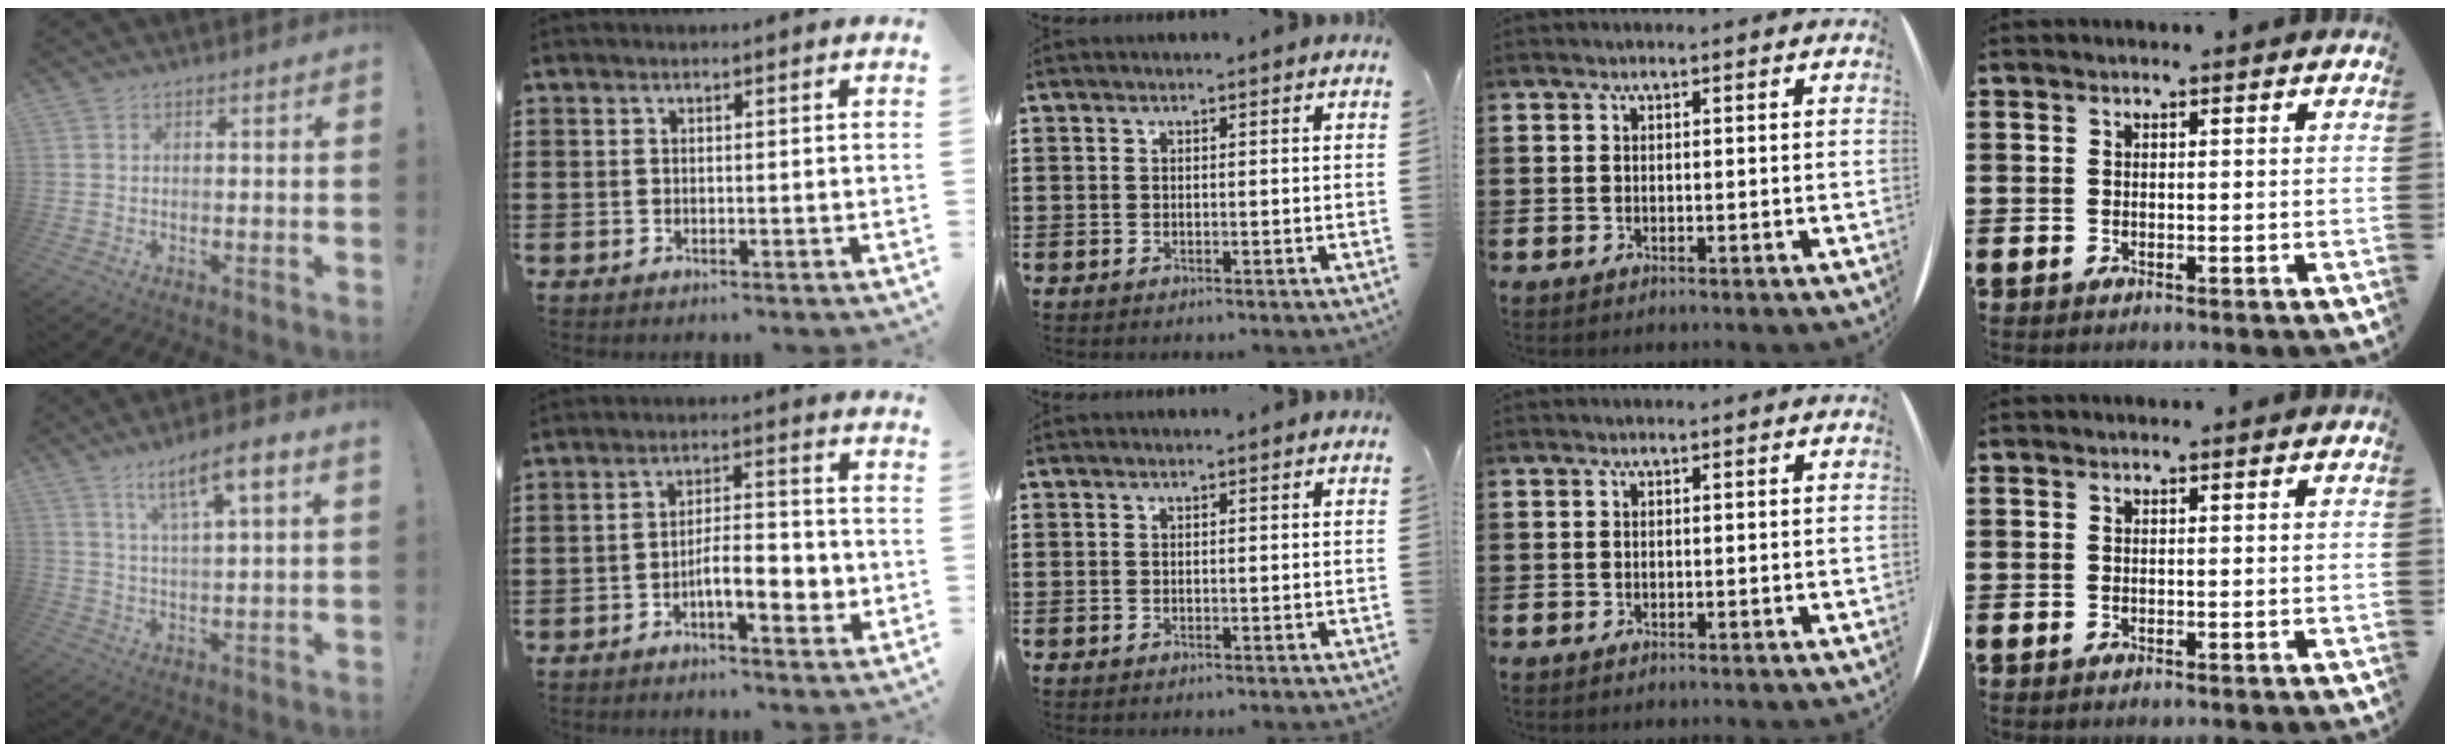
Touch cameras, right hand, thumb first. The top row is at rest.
{"thumb": {"total": 9.1, "force": [5.6, 1.3, 7.1], "torque": [-0.114, -0.023, 0.092]}, "index": {"total": 6.3, "force": [-2.3, 2.3, 5.4], "torque": [-0.076, 0.001, -0.046]}}